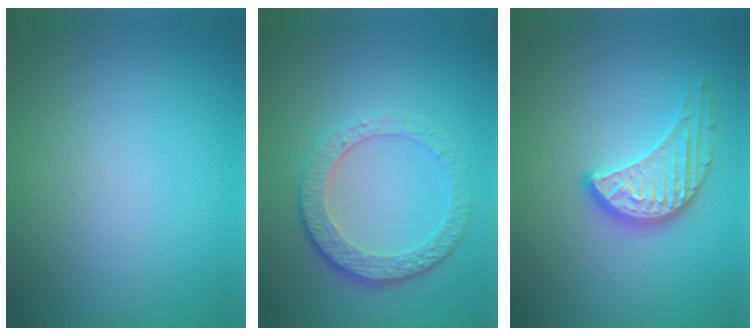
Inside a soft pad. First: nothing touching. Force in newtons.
{"total": 4.5, "press": 3.2, "slide": 3.1}
{"total": 3.7, "press": 3.0, "slide": 2.2}